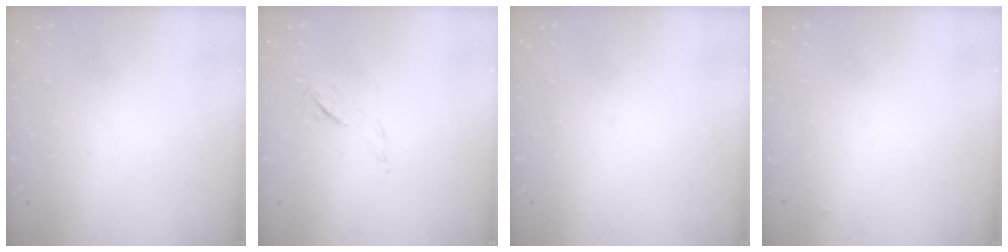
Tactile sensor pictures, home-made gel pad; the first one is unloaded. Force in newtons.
{"total": 6.4, "press": 6.3, "slide": 0.9}
{"total": 3.4, "press": 3.4, "slide": 0.1}
{"total": 2.6, "press": 2.6, "slide": 0.2}